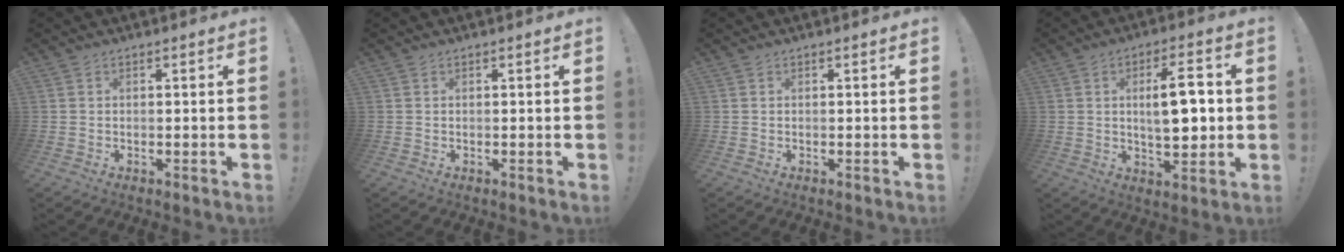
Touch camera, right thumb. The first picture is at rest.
{"total": 0.0}
{"total": 0.0}
{"total": 11.4, "force": [0.8, 4.4, 10.5], "torque": [-0.153, -0.003, 0.008]}